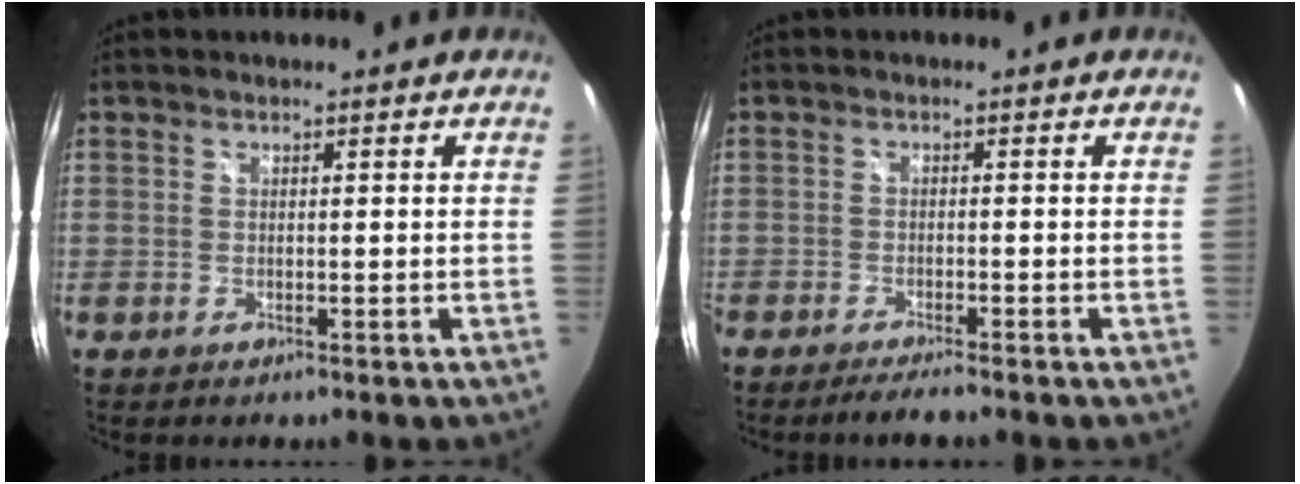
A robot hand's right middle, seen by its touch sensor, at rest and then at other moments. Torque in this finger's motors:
{"motor_torque": [1.11, -1.03, 0.53, 0.21]}